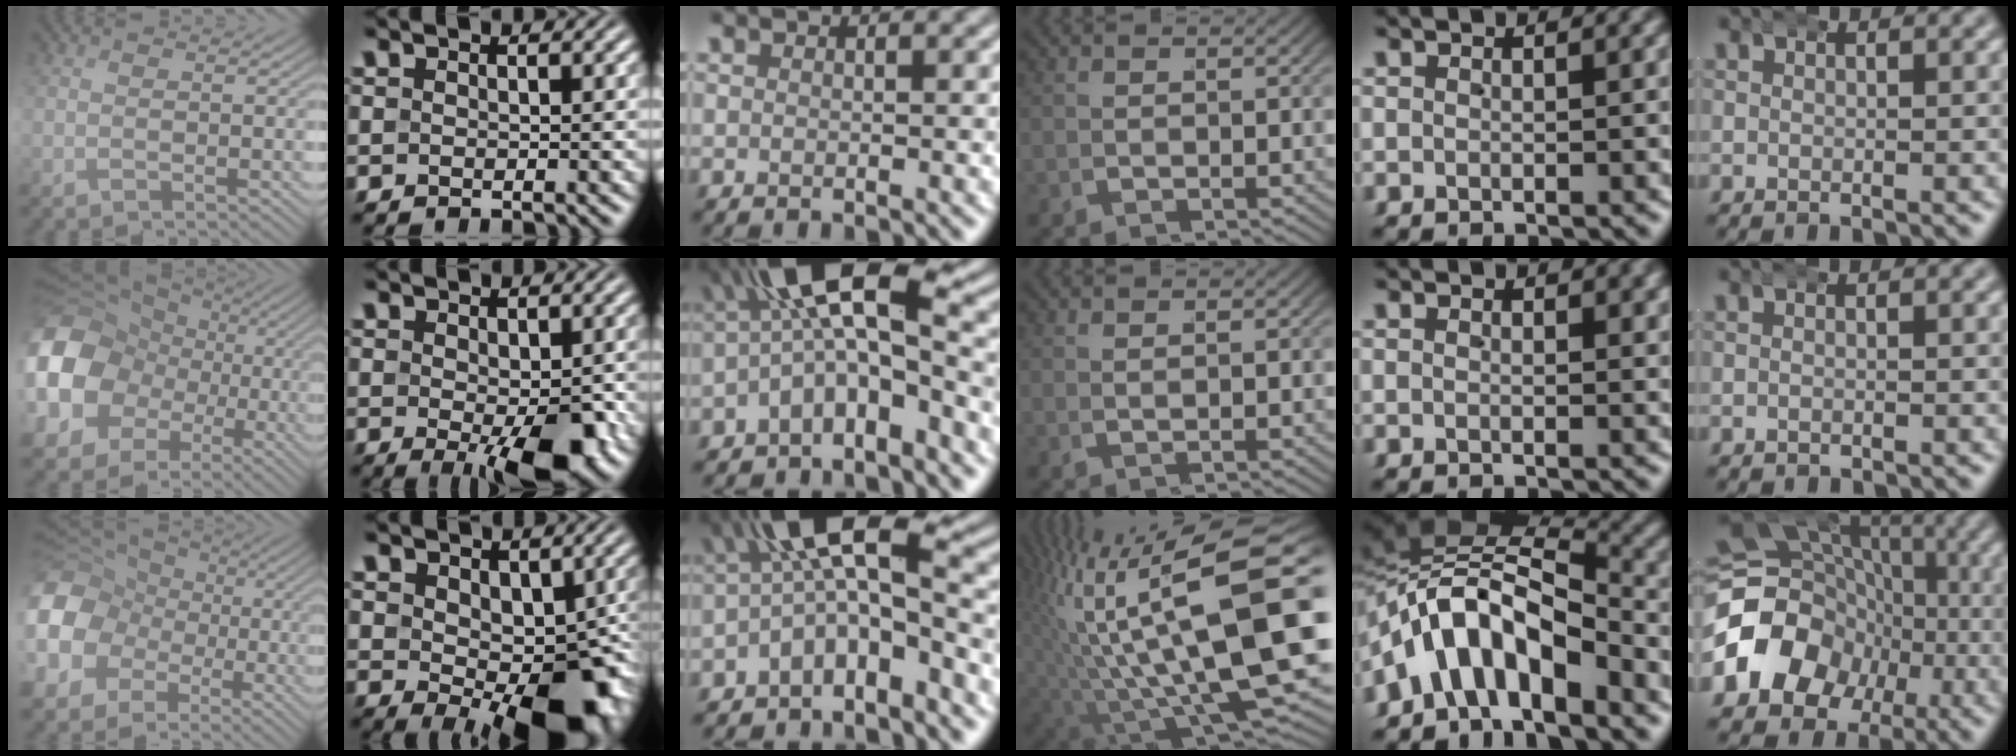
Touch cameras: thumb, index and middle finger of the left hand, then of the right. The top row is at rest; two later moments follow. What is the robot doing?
{"motion": "wrap", "object": "arm wrap"}